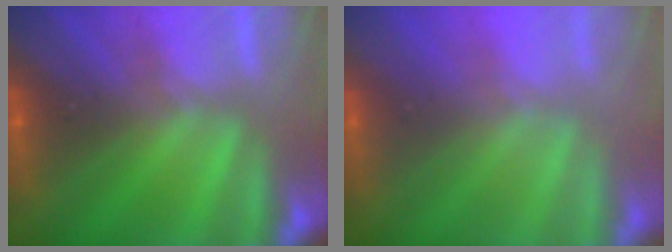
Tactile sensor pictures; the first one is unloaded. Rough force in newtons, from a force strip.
{"total": 2.6}